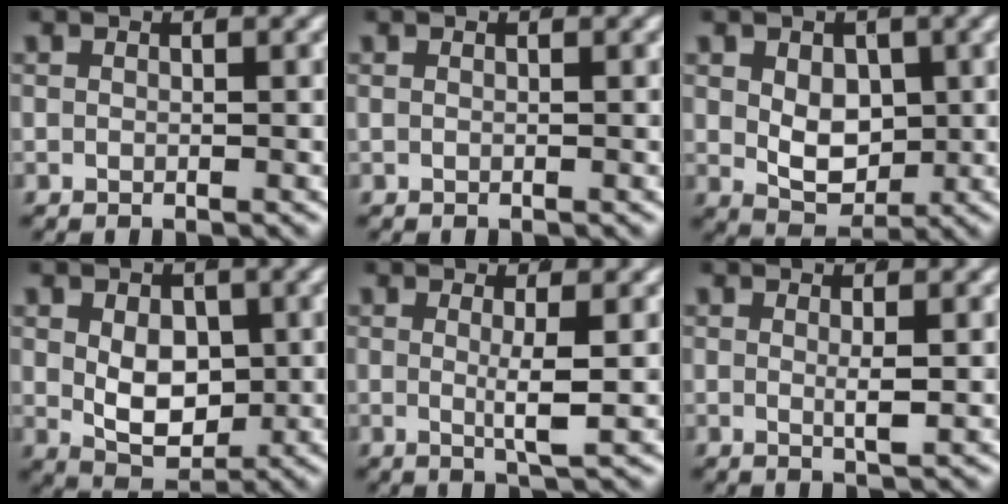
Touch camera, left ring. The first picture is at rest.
{"total": 0.0}
{"total": 4.4, "force": [0.3, 3.2, 3.0], "torque": [-0.053, -0.027, 0.021]}
{"total": 4.9, "force": [-0.1, 3.3, 3.6], "torque": [-0.062, -0.029, 0.014]}
{"total": 2.7, "force": [0.2, -0.2, 2.7], "torque": [-0.046, -0.013, 0.008]}
{"total": 1.5, "force": [0.3, -0.2, 1.5], "torque": [-0.029, -0.010, 0.010]}